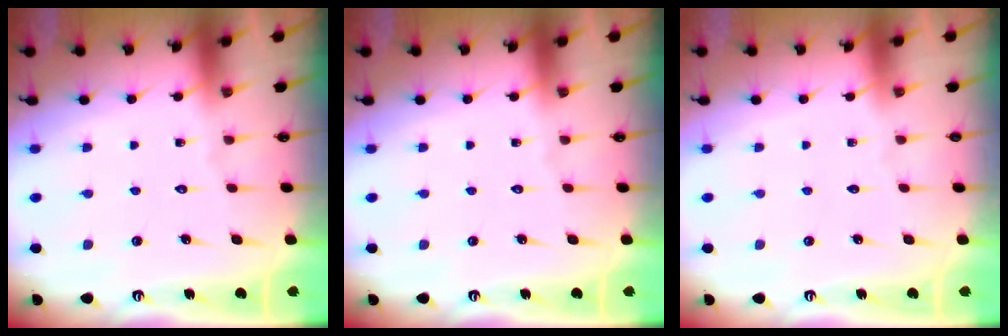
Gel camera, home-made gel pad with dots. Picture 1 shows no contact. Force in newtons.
{"total": 0.0}
{"total": 0.0}